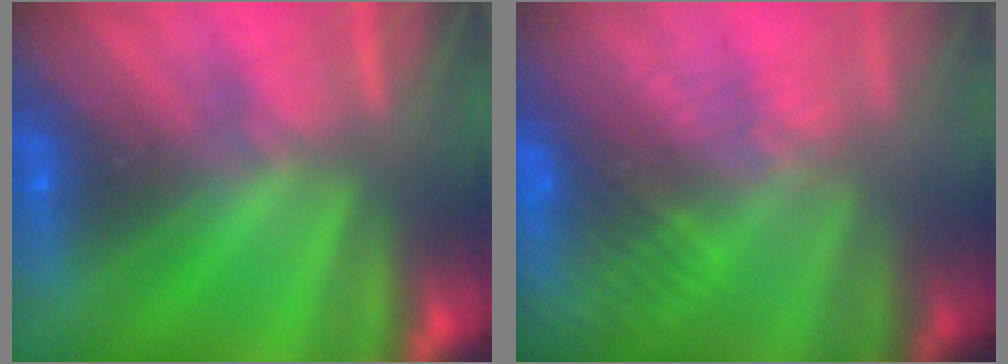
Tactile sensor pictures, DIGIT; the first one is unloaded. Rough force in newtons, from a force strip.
{"total": 8.3}